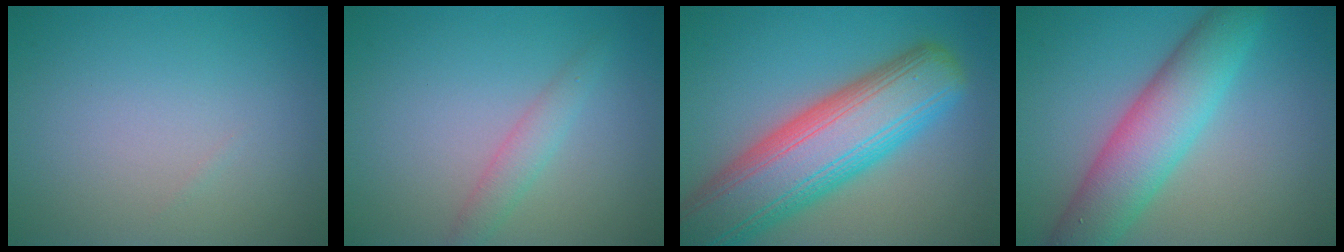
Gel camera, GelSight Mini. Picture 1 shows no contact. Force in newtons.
{"total": 1.9, "press": 1.9, "slide": 0.0}
{"total": 11.9, "press": 11.9, "slide": 0.5}
{"total": 7.2, "press": 7.2, "slide": 0.1}